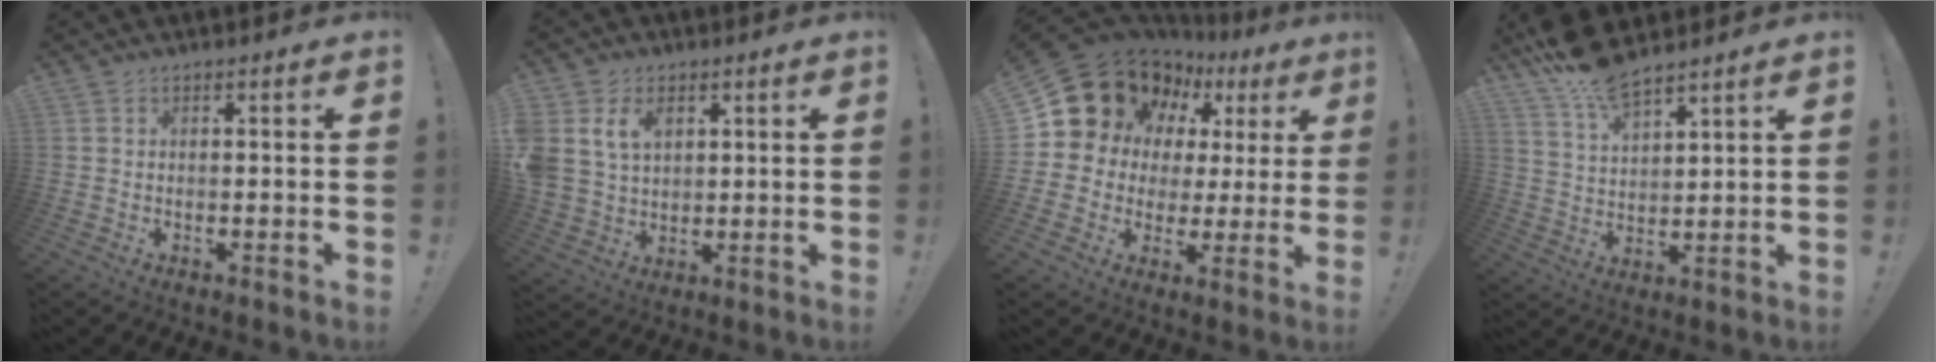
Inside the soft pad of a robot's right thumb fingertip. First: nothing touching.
{"total": 9.8, "force": [4.4, 7.4, 4.7], "torque": [-0.088, -0.015, 0.089]}
{"total": 16.3, "force": [10.6, 10.6, 6.3], "torque": [-0.106, -0.075, 0.216]}
{"total": 9.4, "force": [8.2, 1.9, 4.3], "torque": [-0.085, -0.053, 0.152]}